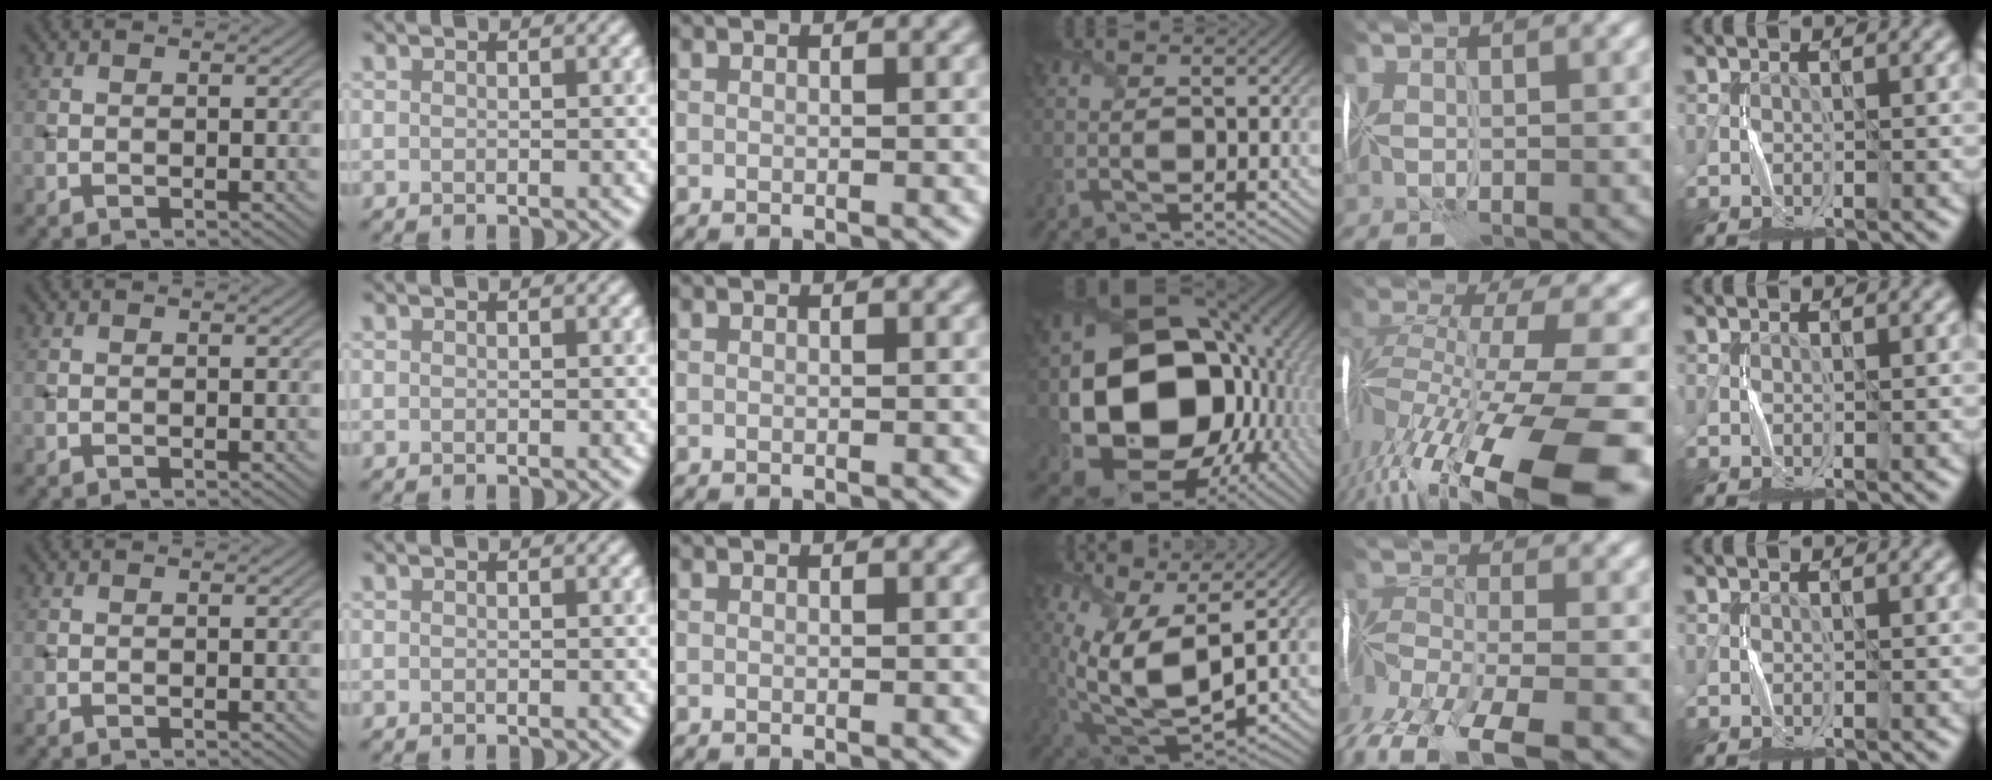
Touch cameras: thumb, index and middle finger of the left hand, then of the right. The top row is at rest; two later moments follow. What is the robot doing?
{"motion": "fold", "object": "map"}